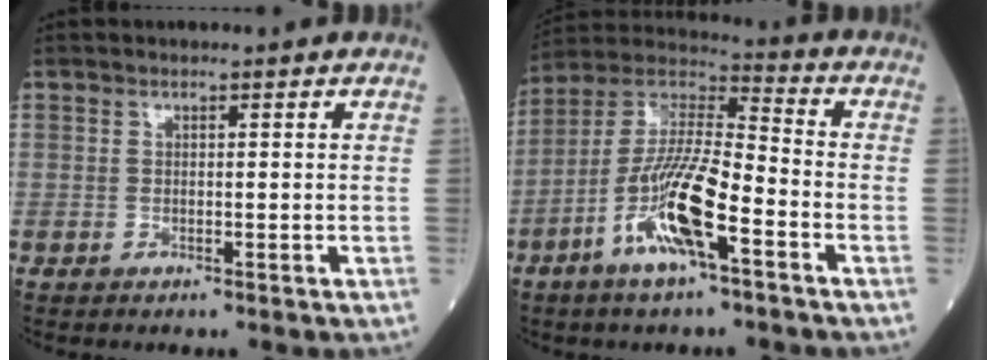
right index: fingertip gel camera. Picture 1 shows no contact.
{"total": 14.0, "force": [-5.9, 2.5, 12.5], "torque": [-0.249, -0.001, -0.113]}